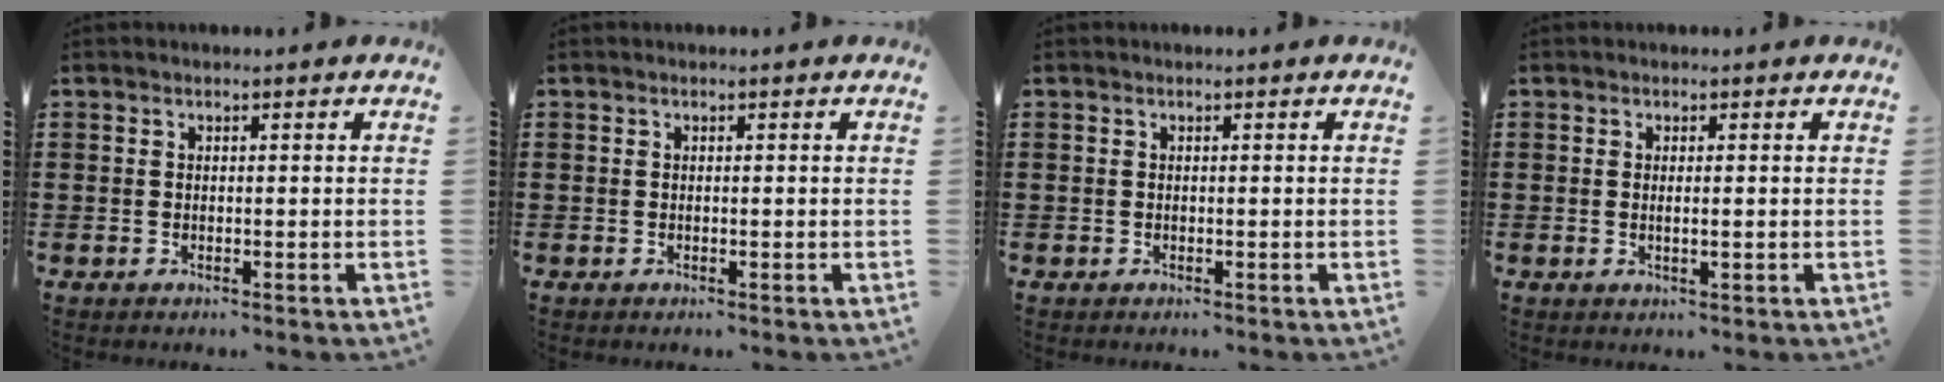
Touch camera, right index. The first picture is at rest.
{"total": 0.0}
{"total": 0.0}
{"total": 1.0, "force": [0.1, 0.1, 1.0], "torque": [-0.019, -0.002, 0.002]}